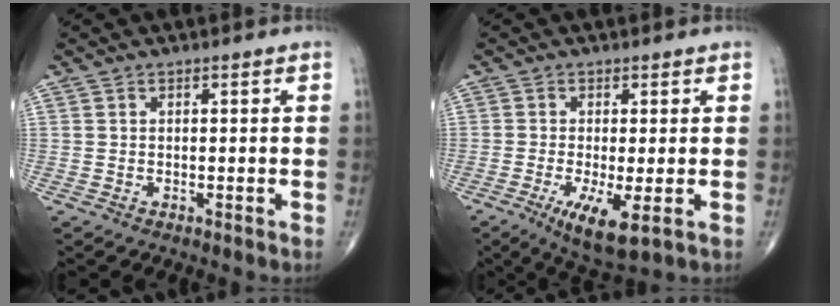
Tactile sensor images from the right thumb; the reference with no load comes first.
{"total": 7.6, "force": [-2.4, 1.9, 6.9], "torque": [-0.126, -0.021, -0.037]}